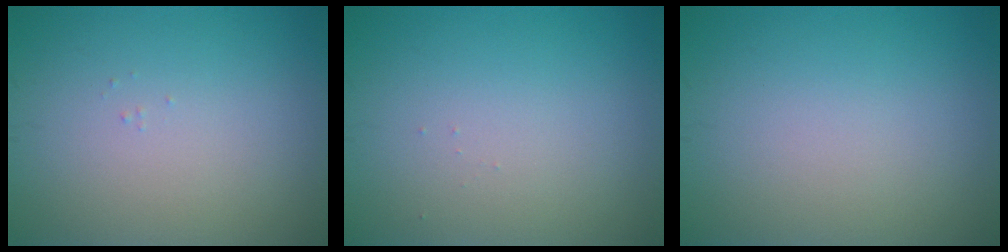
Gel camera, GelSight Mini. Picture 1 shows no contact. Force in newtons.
{"total": 0.0}
{"total": 0.0}